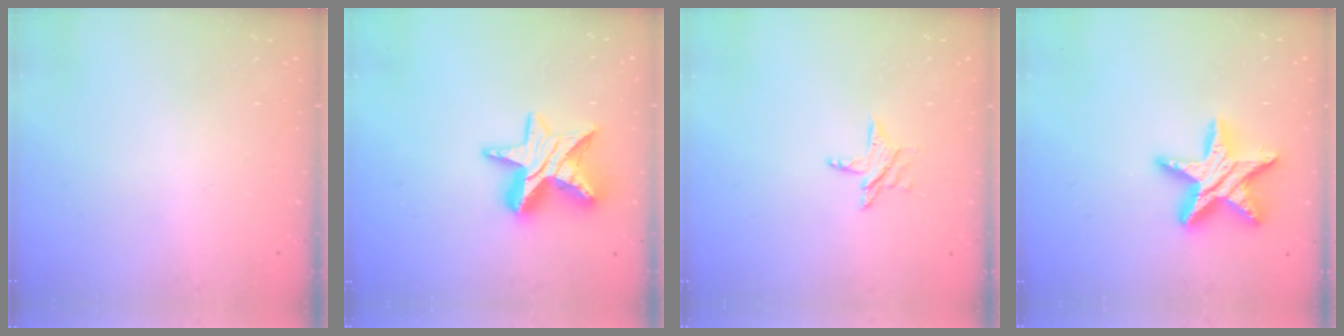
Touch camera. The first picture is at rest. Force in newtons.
{"total": 14.6, "press": 14.6, "slide": 1.3}
{"total": 5.1, "press": 5.1, "slide": 0.3}
{"total": 16.9, "press": 16.8, "slide": 1.3}